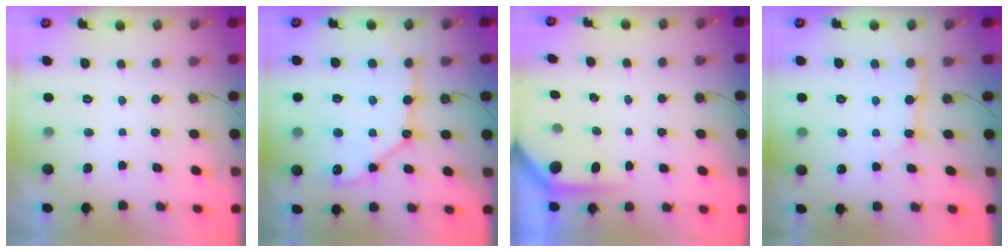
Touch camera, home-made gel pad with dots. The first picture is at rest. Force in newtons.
{"total": 13.6, "press": 13.5, "slide": 1.7}
{"total": 4.9, "press": 4.9, "slide": 0.3}
{"total": 3.0, "press": 2.9, "slide": 0.3}